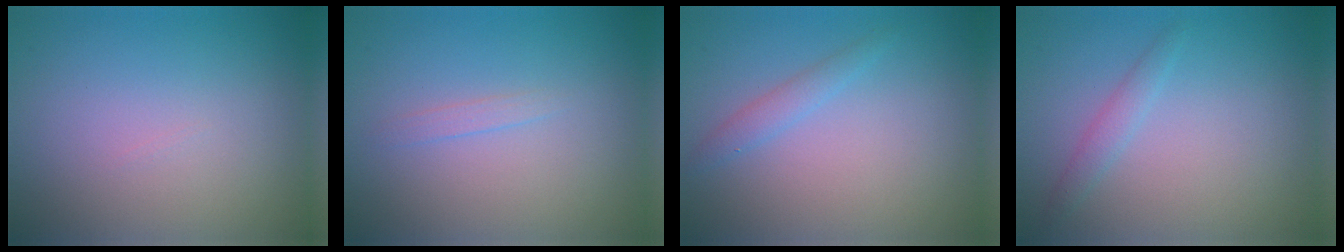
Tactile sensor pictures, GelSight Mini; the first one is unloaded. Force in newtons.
{"total": 0.7, "press": 0.7, "slide": 0.1}
{"total": 1.3, "press": 1.3, "slide": 0.0}
{"total": 1.3, "press": 1.3, "slide": 0.1}